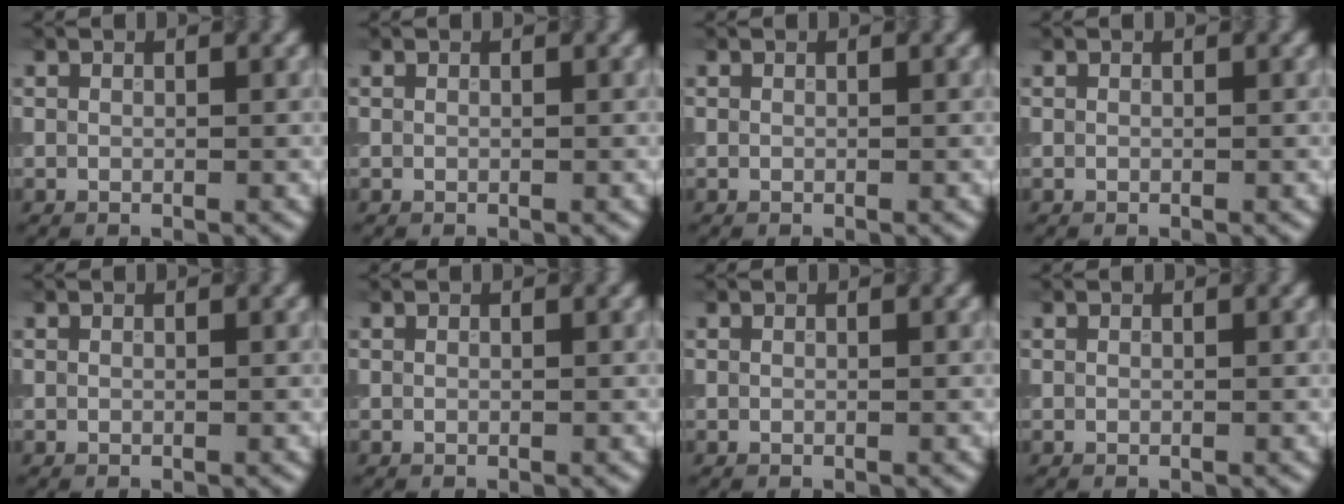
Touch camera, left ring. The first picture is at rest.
{"total": 0.0}
{"total": 0.0}
{"total": 0.0}
{"total": 0.0}
{"total": 0.0}
{"total": 0.0}
{"total": 0.0}